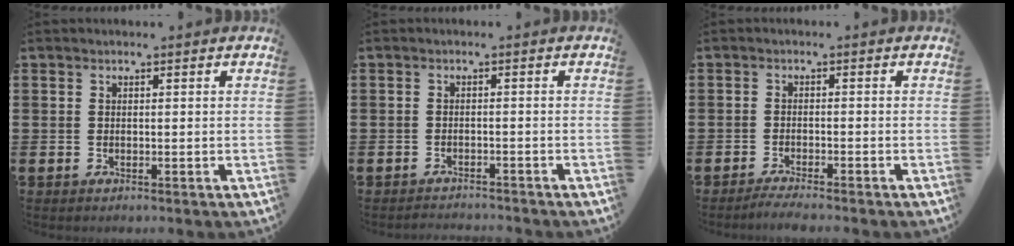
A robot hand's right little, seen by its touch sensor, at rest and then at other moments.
{"total": 1.2, "force": [-1.2, -0.1, -0.2], "torque": [0.000, 0.003, -0.026]}
{"total": 1.6, "force": [-1.5, -0.1, 0.7], "torque": [-0.012, 0.002, -0.028]}